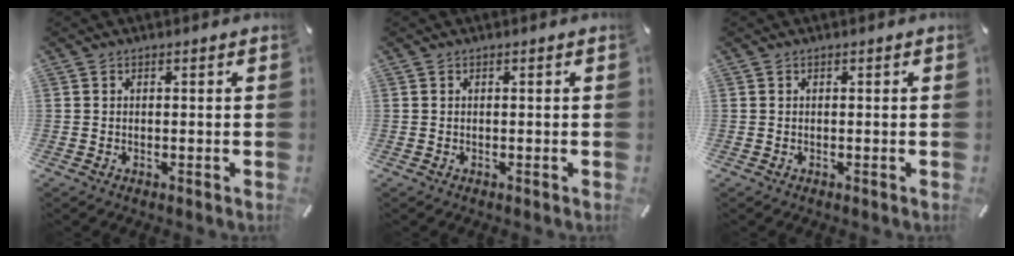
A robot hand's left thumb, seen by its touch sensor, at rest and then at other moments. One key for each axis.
{"total": 0.0}
{"total": 0.0}